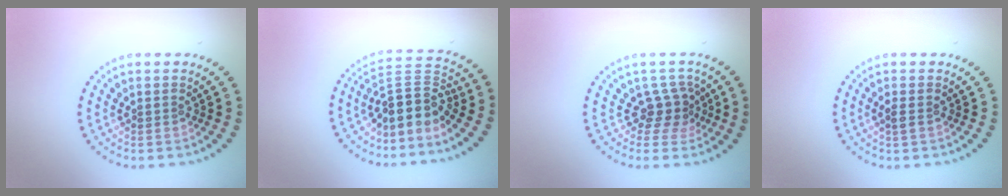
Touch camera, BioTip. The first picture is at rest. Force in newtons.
{"total": 4.0, "press": 3.0, "slide": 2.7}
{"total": 2.5, "press": 1.8, "slide": 1.7}
{"total": 0.8, "press": 0.8, "slide": 0.2}